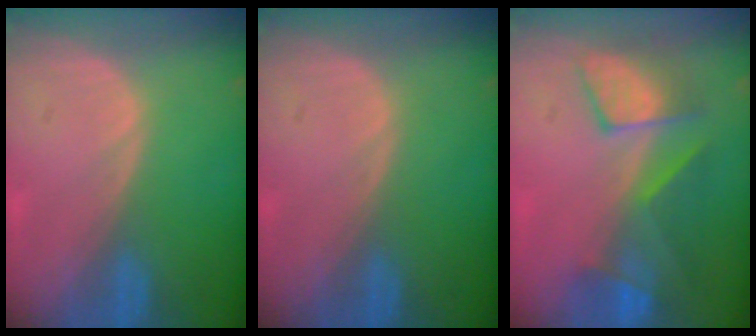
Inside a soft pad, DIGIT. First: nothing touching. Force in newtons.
{"total": 0.0}
{"total": 8.2, "press": 7.9, "slide": 2.4}